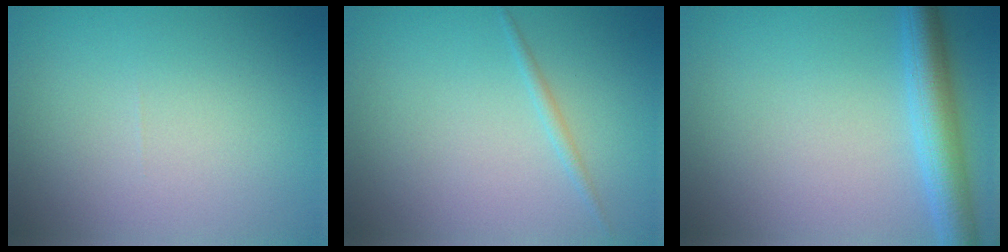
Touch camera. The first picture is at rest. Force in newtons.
{"total": 0.9, "press": 0.9, "slide": 0.0}
{"total": 4.4, "press": 4.4, "slide": 0.2}